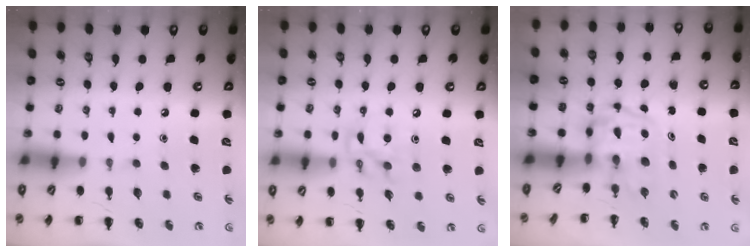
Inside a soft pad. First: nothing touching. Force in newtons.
{"total": 10.0, "press": 9.9, "slide": 1.1}
{"total": 4.0, "press": 3.9, "slide": 0.6}